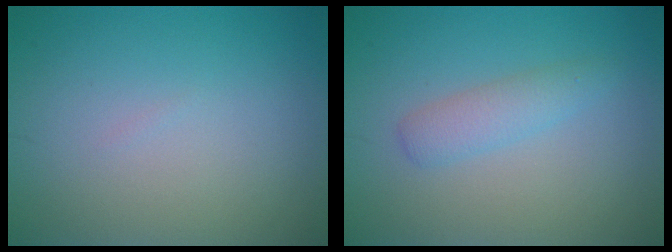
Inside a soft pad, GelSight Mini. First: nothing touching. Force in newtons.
{"total": 2.0, "press": 2.0, "slide": 0.1}